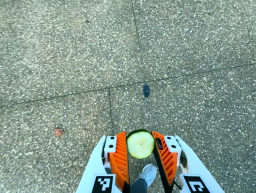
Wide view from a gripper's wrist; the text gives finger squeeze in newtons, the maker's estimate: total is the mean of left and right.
{"total": 9.0, "left": 8.3, "right": 9.6}